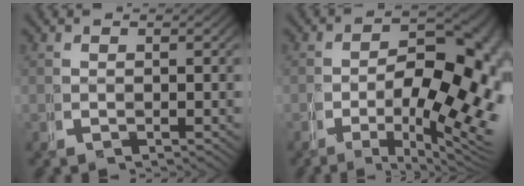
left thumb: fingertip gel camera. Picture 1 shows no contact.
{"total": 12.9, "force": [-3.1, 7.0, 10.3], "torque": [-0.138, -0.050, -0.027]}